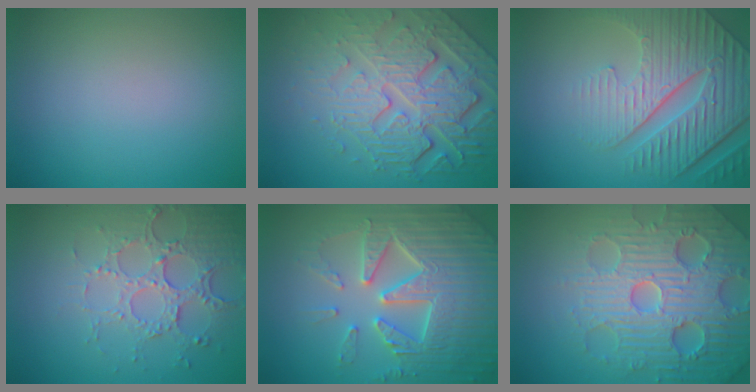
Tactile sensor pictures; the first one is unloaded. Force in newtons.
{"total": 8.3, "press": 5.8, "slide": 6.0}
{"total": 6.9, "press": 5.6, "slide": 4.0}
{"total": 5.0, "press": 3.8, "slide": 3.3}
{"total": 7.7, "press": 7.5, "slide": 1.5}
{"total": 7.8, "press": 7.7, "slide": 1.7}